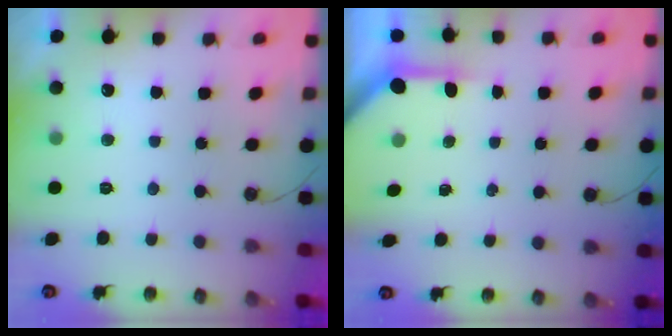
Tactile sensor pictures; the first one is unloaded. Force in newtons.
{"total": 3.2, "press": 3.2, "slide": 0.4}